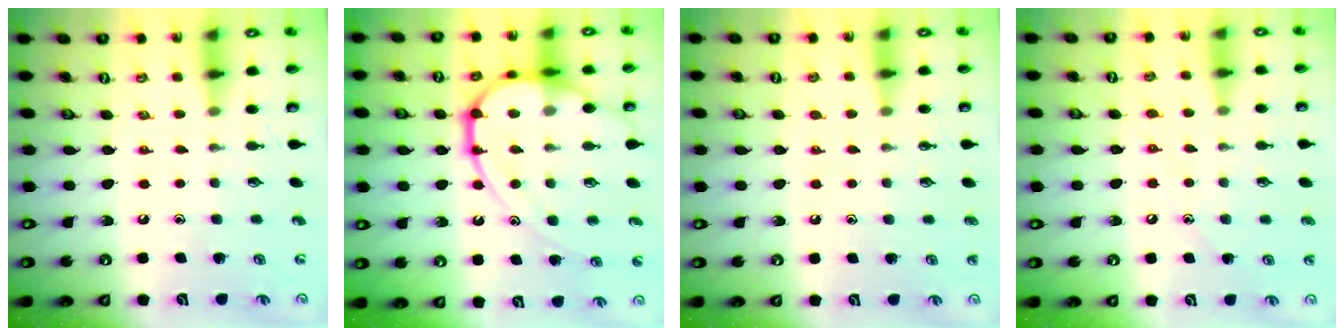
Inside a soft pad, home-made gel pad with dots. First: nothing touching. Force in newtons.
{"total": 16.7, "press": 16.6, "slide": 1.4}
{"total": 1.1, "press": 1.1, "slide": 0.3}
{"total": 6.0, "press": 5.9, "slide": 0.8}